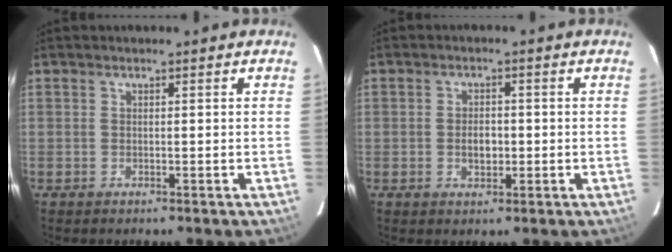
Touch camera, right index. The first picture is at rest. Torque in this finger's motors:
{"motor_torque": [0.14, -0.05, 0.10, 0.04]}